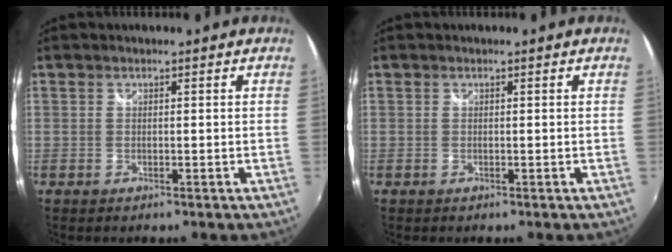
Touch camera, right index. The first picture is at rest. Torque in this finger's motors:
{"motor_torque": [0.00, 0.00, 0.00, 0.00]}